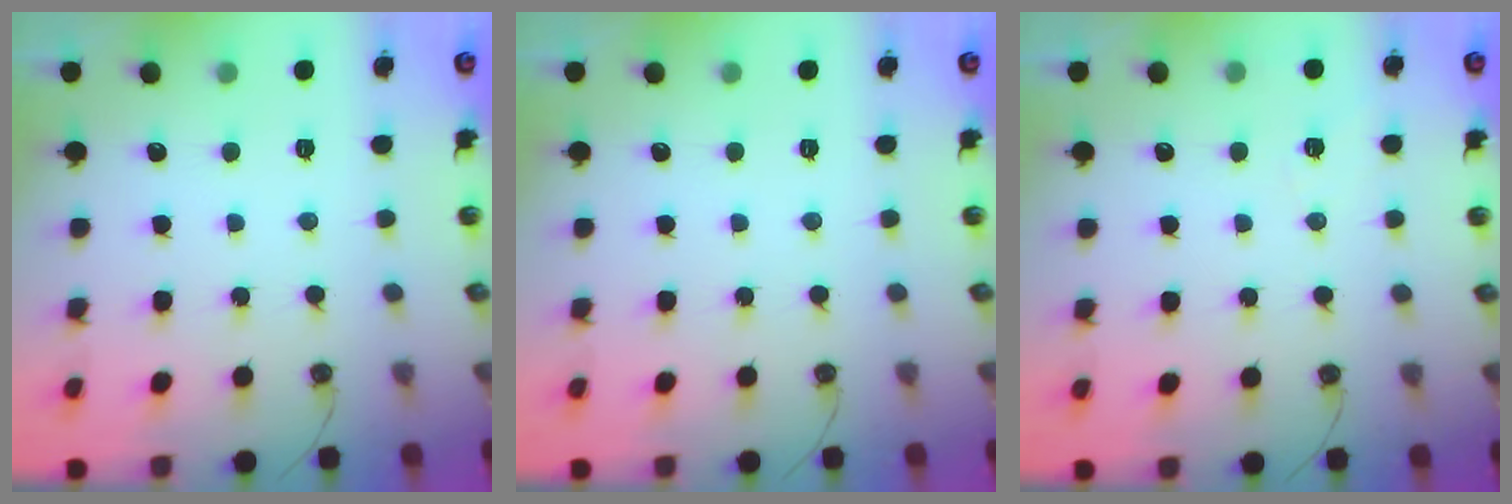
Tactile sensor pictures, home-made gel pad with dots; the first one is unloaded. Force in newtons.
{"total": 0.0}
{"total": 3.7, "press": 3.0, "slide": 2.2}